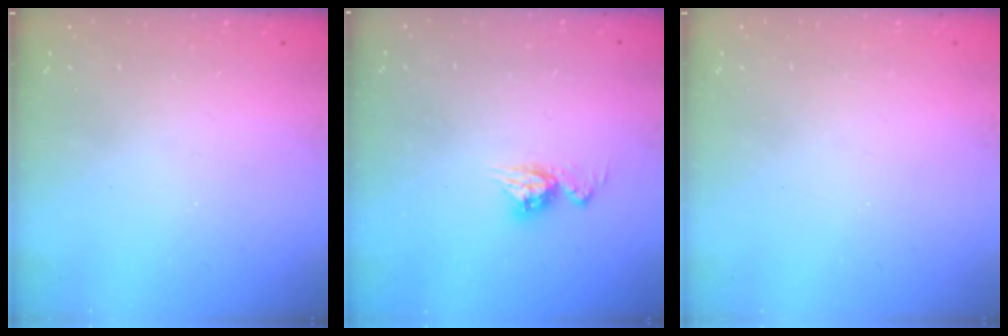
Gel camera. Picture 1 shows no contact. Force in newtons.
{"total": 8.0, "press": 8.0, "slide": 0.7}
{"total": 0.0}